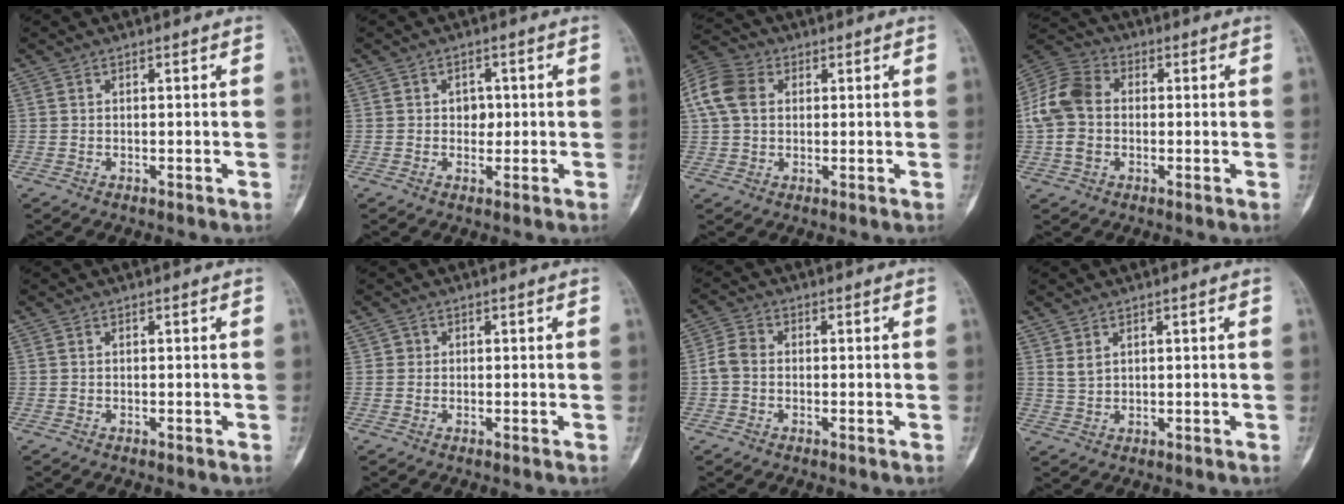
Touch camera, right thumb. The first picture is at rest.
{"total": 2.6, "force": [0.1, 2.1, 1.6], "torque": [-0.003, 0.005, -0.002]}
{"total": 10.3, "force": [2.4, 7.7, 6.3], "torque": [-0.129, 0.020, 0.039]}
{"total": 11.1, "force": [0.0, 8.3, 7.4], "torque": [-0.151, 0.028, -0.009]}
{"total": 0.0}
{"total": 1.0, "force": [0.1, 1.0, 0.1], "torque": [0.006, 0.003, 0.001]}
{"total": 3.7, "force": [-0.4, 2.9, 2.4], "torque": [-0.047, 0.010, -0.016]}
{"total": 2.2, "force": [1.3, 1.3, 1.3], "torque": [-0.023, -0.007, 0.034]}